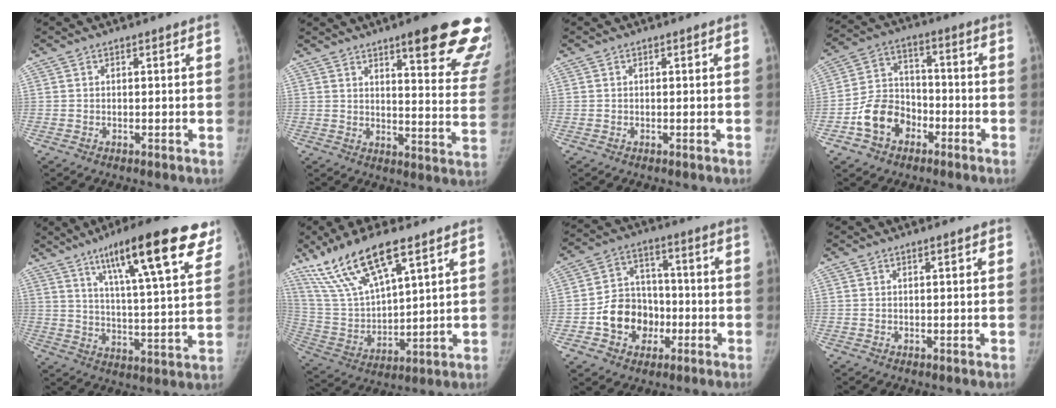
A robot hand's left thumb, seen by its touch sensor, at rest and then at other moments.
{"total": 21.1, "force": [13.8, 4.3, 15.3], "torque": [-0.153, -0.066, 0.167]}
{"total": 0.0}
{"total": 10.8, "force": [-4.8, 8.2, 5.2], "torque": [-0.069, 0.037, -0.088]}
{"total": 22.2, "force": [13.2, 4.6, 17.3], "torque": [-0.233, -0.034, 0.199]}
{"total": 17.1, "force": [11.1, 5.4, 11.8], "torque": [-0.222, -0.035, 0.227]}
{"total": 11.7, "force": [-3.3, 9.7, 5.6], "torque": [-0.050, 0.034, -0.057]}
{"total": 1.0, "force": [0.5, 0.1, 0.8], "torque": [-0.010, 0.001, 0.007]}